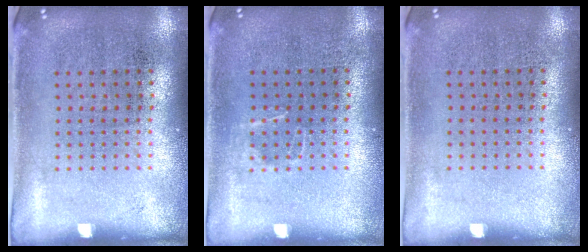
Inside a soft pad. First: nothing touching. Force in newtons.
{"total": 0.7, "press": 0.6, "slide": 0.3}
{"total": 0.0}